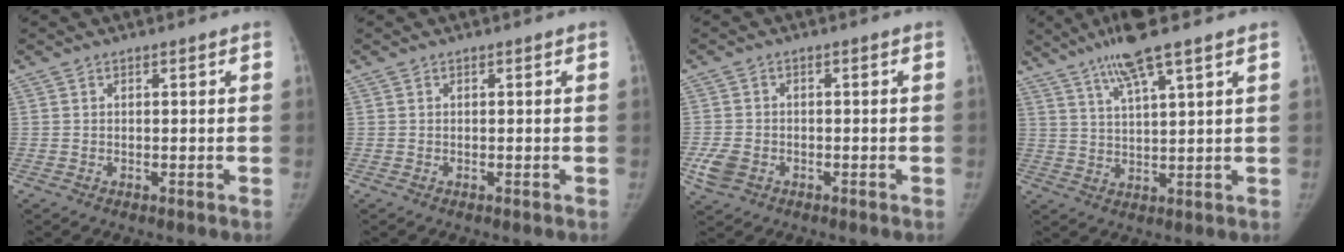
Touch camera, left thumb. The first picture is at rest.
{"total": 0.0}
{"total": 4.3, "force": [-1.4, 3.5, 2.1], "torque": [-0.042, 0.002, -0.020]}
{"total": 9.1, "force": [6.2, 0.5, 6.6], "torque": [-0.127, -0.019, 0.115]}